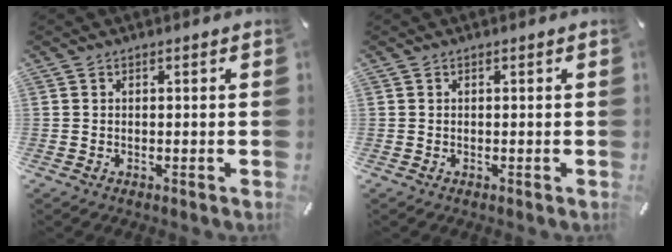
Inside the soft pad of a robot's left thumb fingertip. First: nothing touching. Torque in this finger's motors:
{"motor_torque": [-0.02, 0.12, -0.06, -0.06, 0.00]}